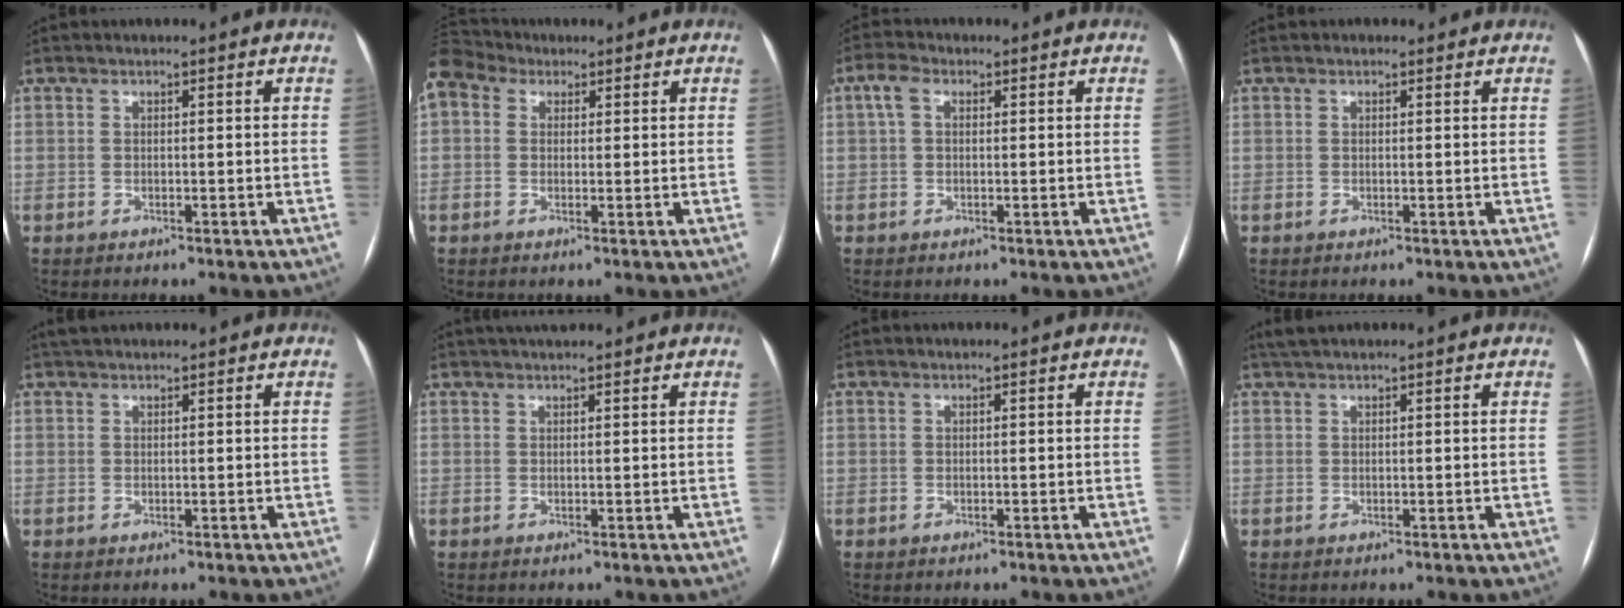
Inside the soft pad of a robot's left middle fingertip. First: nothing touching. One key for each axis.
{"total": 7.1, "fx": 4.0, "fy": 5.0, "fz": 3.1, "tx": -0.080, "ty": 0.049, "tz": 0.079}
{"total": 2.8, "fx": 0.8, "fy": 1.6, "fz": 2.2, "tx": -0.054, "ty": 0.024, "tz": 0.018}
{"total": 0.6, "fx": 0.4, "fy": 0.4, "fz": 0.0, "tx": -0.004, "ty": 0.004, "tz": 0.004}
{"total": 2.5, "fx": 2.2, "fy": 0.7, "fz": 1.0, "tx": -0.017, "ty": 0.029, "tz": 0.038}
{"total": 4.4, "fx": 3.8, "fy": 0.9, "fz": 2.2, "tx": -0.029, "ty": 0.034, "tz": 0.058}
{"total": 0.0}
{"total": 2.1, "fx": 1.8, "fy": 0.0, "fz": 1.1, "tx": -0.019, "ty": 0.021, "tz": 0.034}